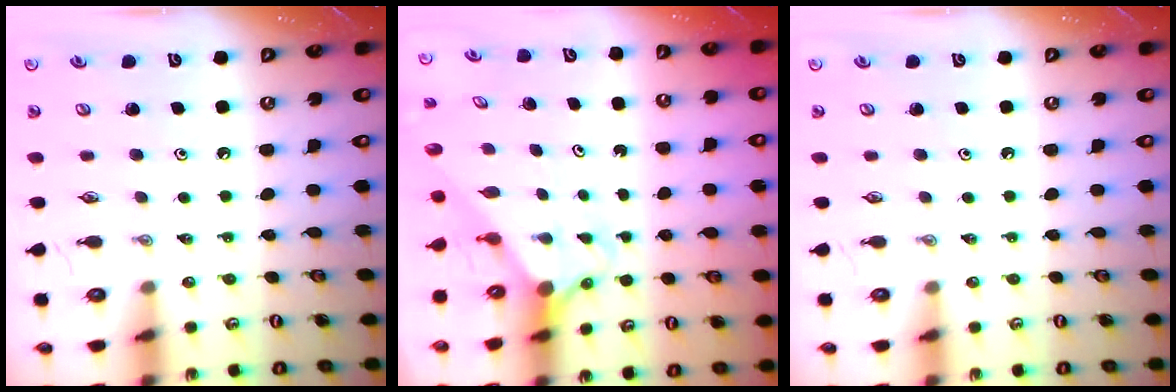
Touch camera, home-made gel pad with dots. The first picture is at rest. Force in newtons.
{"total": 2.2, "press": 2.2, "slide": 0.2}
{"total": 0.0}